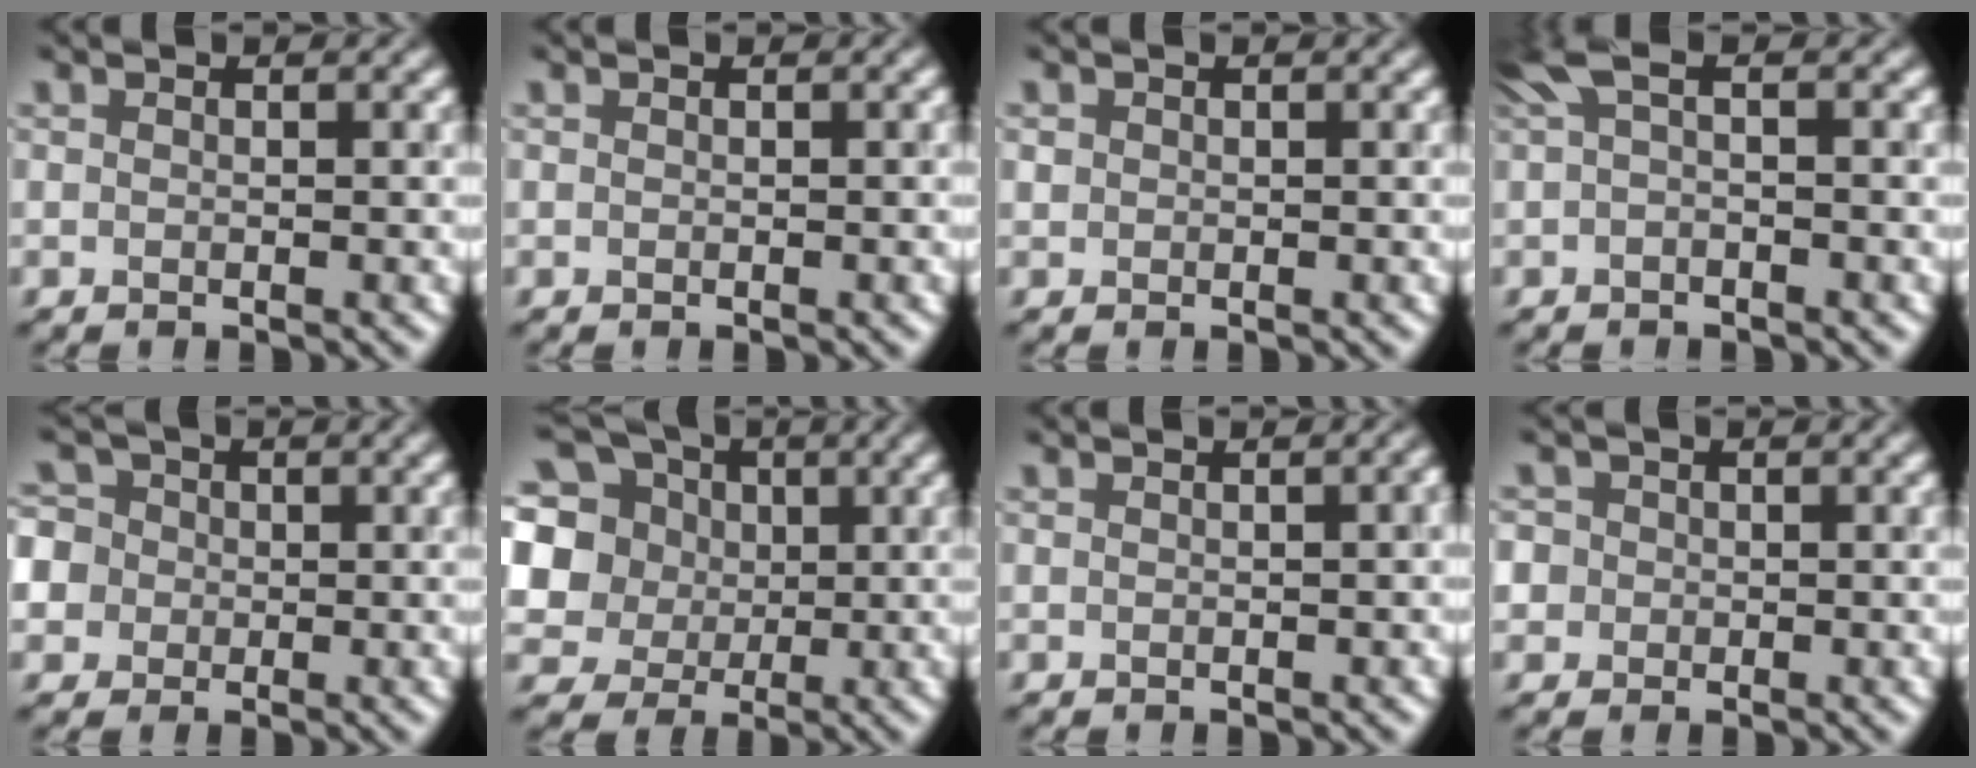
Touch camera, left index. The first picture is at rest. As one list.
[{"total": 0.0}, {"total": 0.6, "force": [0.1, 0.5, 0.1], "torque": [0.004, -0.001, 0.002]}, {"total": 2.3, "force": [0.4, 0.6, 2.2], "torque": [-0.044, 0.005, 0.003]}, {"total": 7.4, "force": [0.3, 6.8, 2.7], "torque": [-0.054, 0.035, -0.033]}, {"total": 11.9, "force": [3.3, 10.2, 5.2], "torque": [-0.143, 0.029, 0.055]}, {"total": 0.8, "force": [0.0, 0.2, 0.8], "torque": [-0.008, 0.002, 0.002]}, {"total": 3.6, "force": [0.9, 3.2, 1.3], "torque": [-0.009, 0.025, -0.008]}]